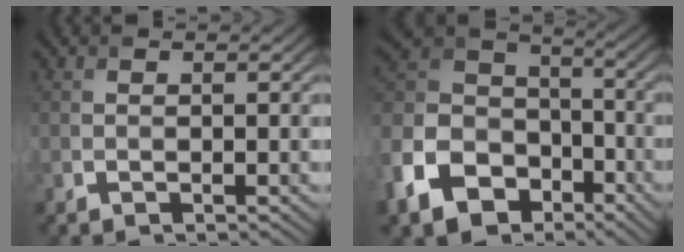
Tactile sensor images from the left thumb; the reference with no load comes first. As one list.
[{"total": 15.5, "force": [-6.9, 11.4, 7.8], "torque": [-0.272, -0.038, -0.114]}]